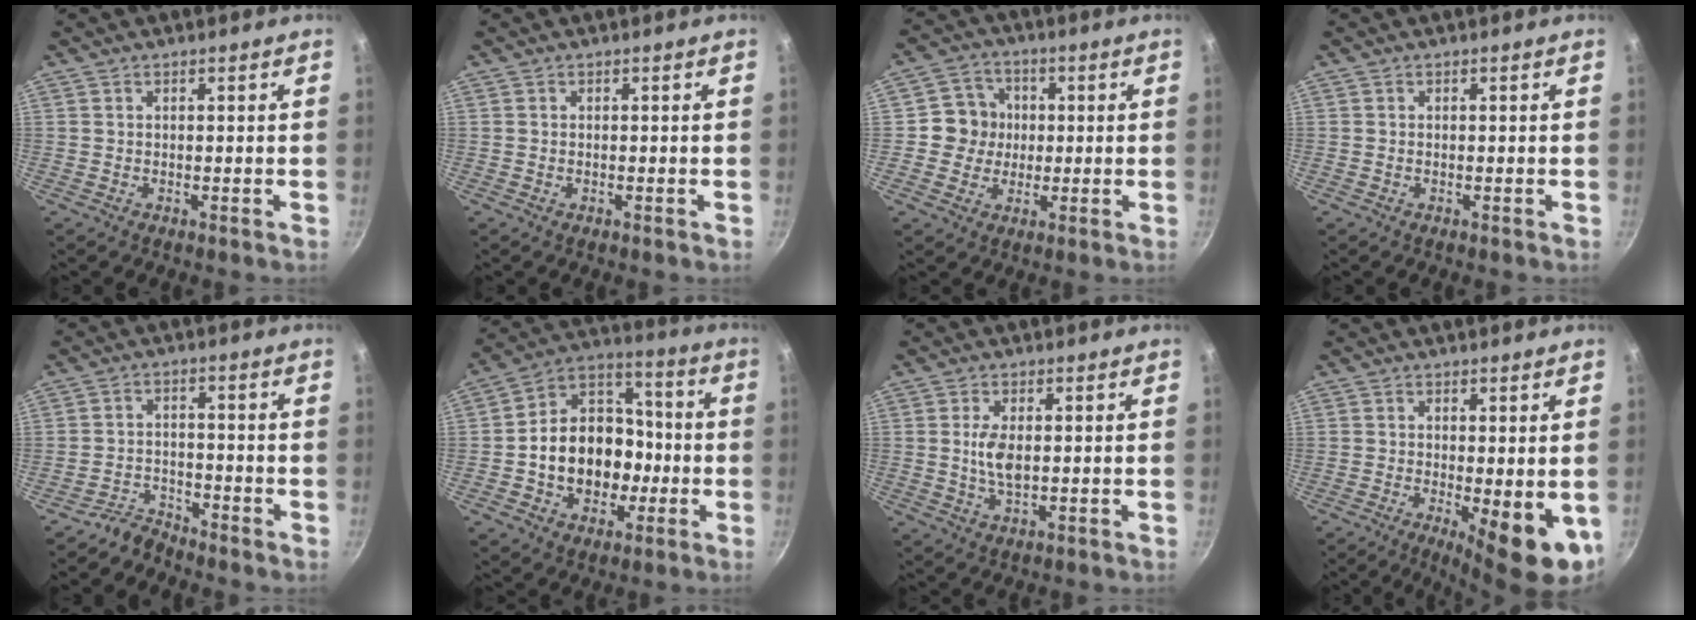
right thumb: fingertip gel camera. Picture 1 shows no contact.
{"total": 0.0}
{"total": 7.2, "force": [0.3, 6.9, 2.1], "torque": [0.004, 0.010, -0.010]}
{"total": 0.0}
{"total": 3.6, "force": [-3.5, 0.9, -0.1], "torque": [0.006, 0.035, -0.067]}
{"total": 17.9, "force": [-2.9, 14.1, 10.7], "torque": [-0.137, 0.047, -0.052]}
{"total": 5.0, "force": [0.3, 2.4, 4.4], "torque": [-0.089, -0.002, 0.006]}
{"total": 9.8, "force": [-2.1, 2.9, 9.1], "torque": [-0.106, -0.010, -0.017]}